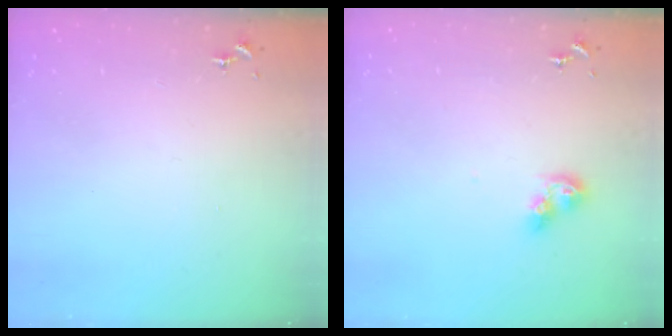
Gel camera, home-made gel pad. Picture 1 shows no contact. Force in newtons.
{"total": 8.0, "press": 7.9, "slide": 0.8}